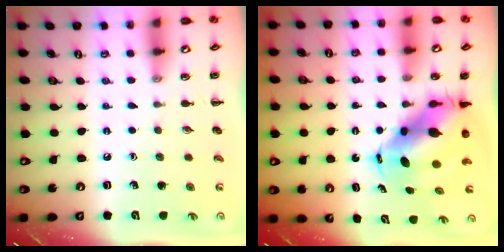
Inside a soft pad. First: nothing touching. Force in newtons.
{"total": 9.0, "press": 8.7, "slide": 2.4}